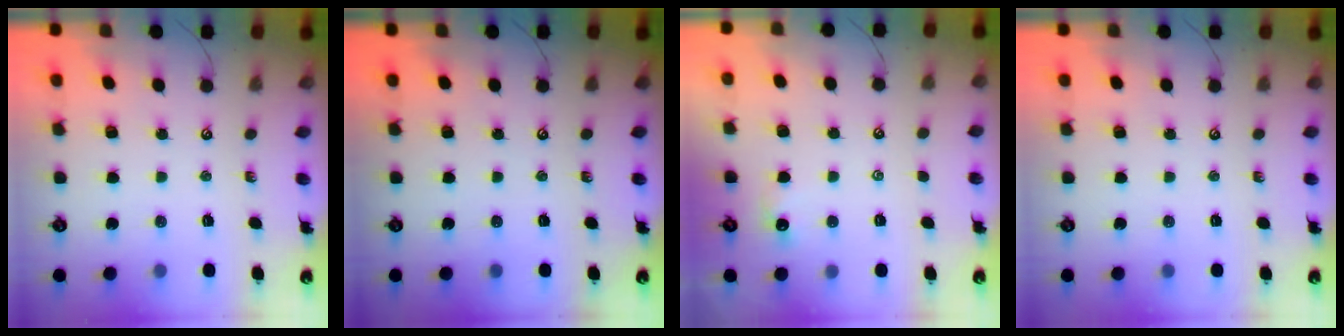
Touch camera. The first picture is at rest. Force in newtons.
{"total": 0.0}
{"total": 0.8, "press": 0.7, "slide": 0.5}
{"total": 0.0}